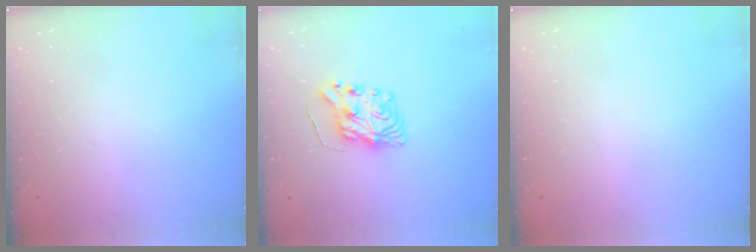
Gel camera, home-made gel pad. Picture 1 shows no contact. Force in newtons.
{"total": 8.8, "press": 8.8, "slide": 1.0}
{"total": 0.0}